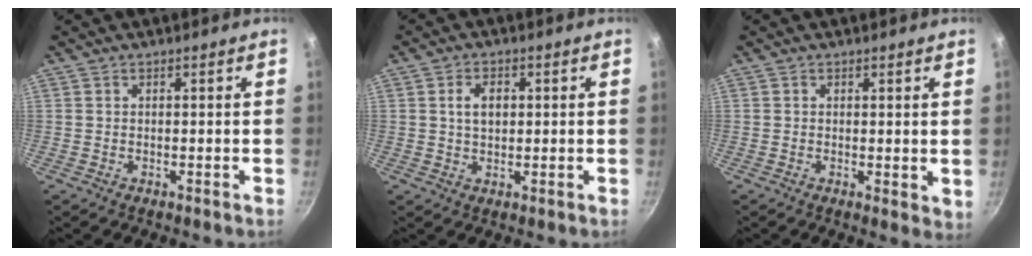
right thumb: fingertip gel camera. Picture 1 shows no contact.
{"total": 4.3, "force": [0.8, 2.8, 3.1], "torque": [-0.038, 0.004, 0.013]}
{"total": 2.5, "force": [0.6, 1.4, 2.0], "torque": [-0.026, -0.005, 0.007]}